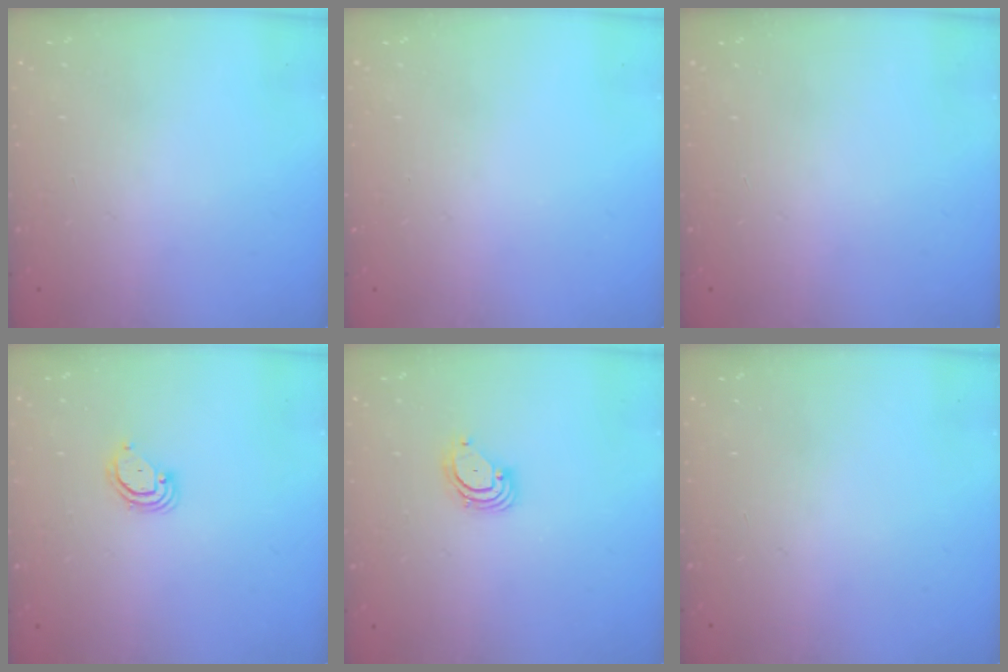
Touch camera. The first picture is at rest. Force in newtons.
{"total": 0.0}
{"total": 0.0}
{"total": 3.6, "press": 3.6, "slide": 0.3}
{"total": 3.6, "press": 3.6, "slide": 0.3}
{"total": 0.0}